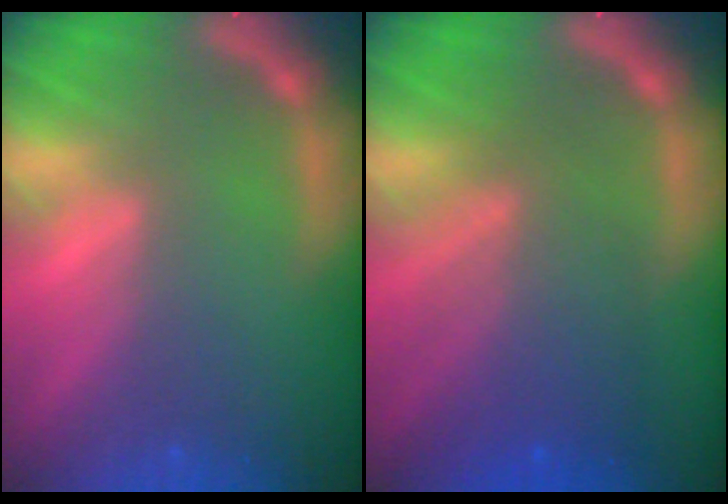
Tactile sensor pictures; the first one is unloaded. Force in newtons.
{"total": 7.0}